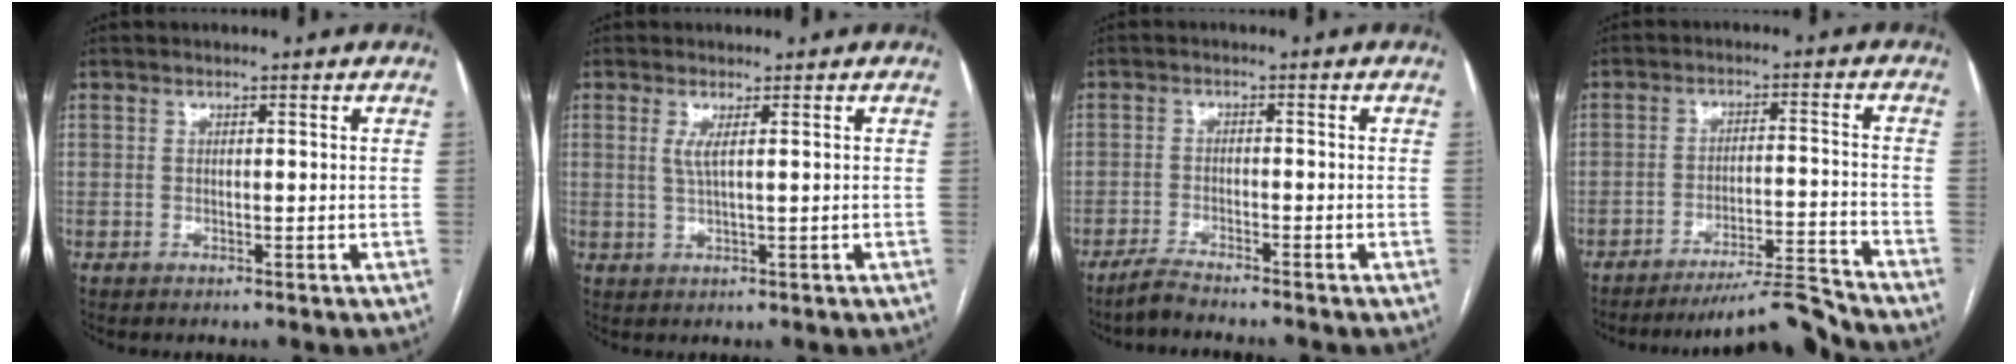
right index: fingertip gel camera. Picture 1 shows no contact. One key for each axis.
{"total": 2.0, "fx": 0.7, "fy": -0.1, "fz": 1.9, "tx": -0.046, "ty": -0.002, "tz": 0.017}
{"total": 3.5, "fx": -3.3, "fy": -0.4, "fz": 1.3, "tx": -0.027, "ty": -0.011, "tz": -0.060}
{"total": 8.8, "fx": -8.4, "fy": -2.1, "fz": 1.3, "tx": -0.005, "ty": 0.014, "tz": -0.142}